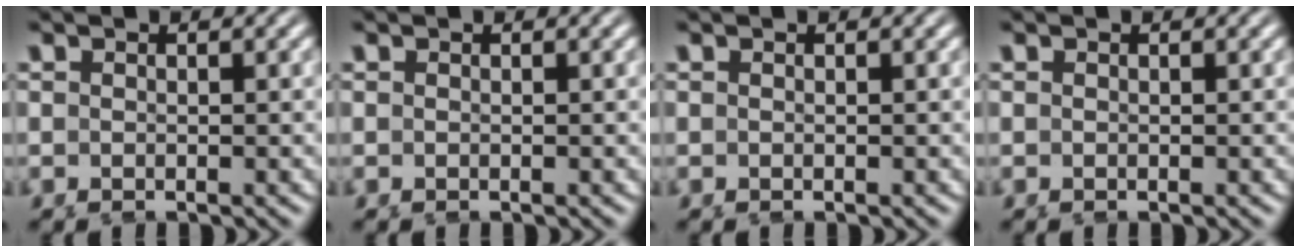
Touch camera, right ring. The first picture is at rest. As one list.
[{"total": 0.0}, {"total": 0.0}, {"total": 0.0}]